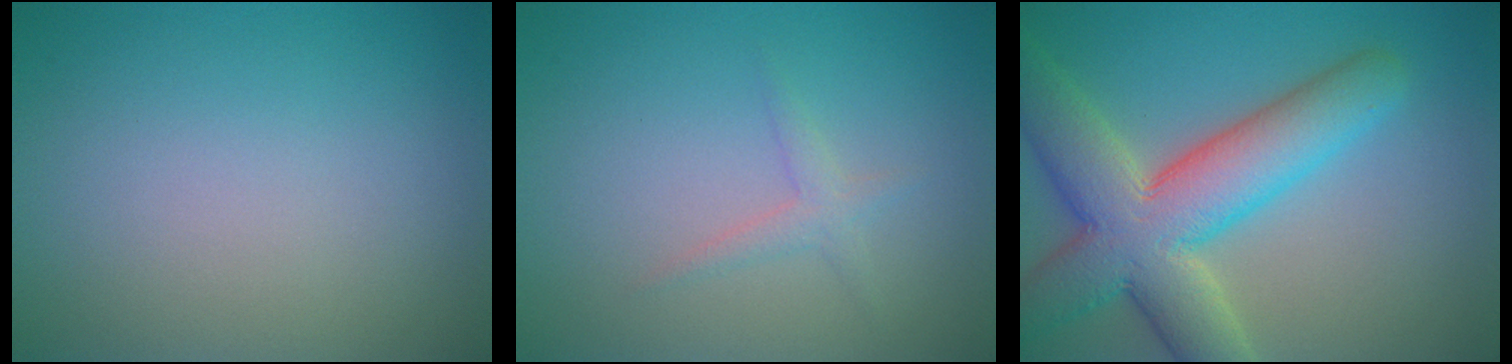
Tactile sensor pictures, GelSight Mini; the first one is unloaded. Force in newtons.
{"total": 1.3, "press": 1.3, "slide": 0.1}
{"total": 10.0, "press": 10.0, "slide": 1.0}